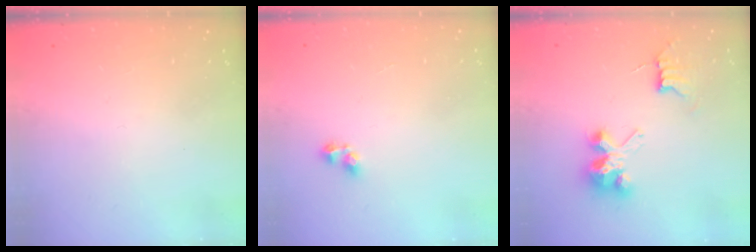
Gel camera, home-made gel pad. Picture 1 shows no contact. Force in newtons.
{"total": 4.0, "press": 3.9, "slide": 0.5}
{"total": 7.5, "press": 7.5, "slide": 0.6}